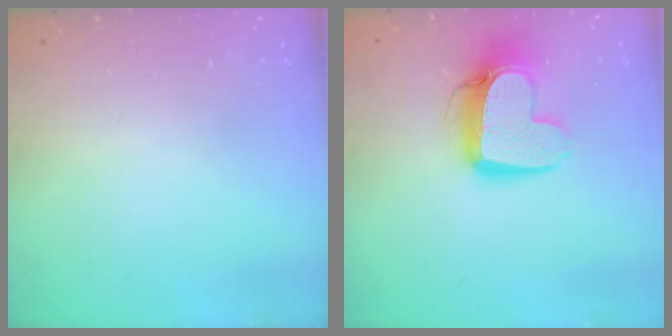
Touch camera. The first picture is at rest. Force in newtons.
{"total": 13.0, "press": 12.9, "slide": 1.4}